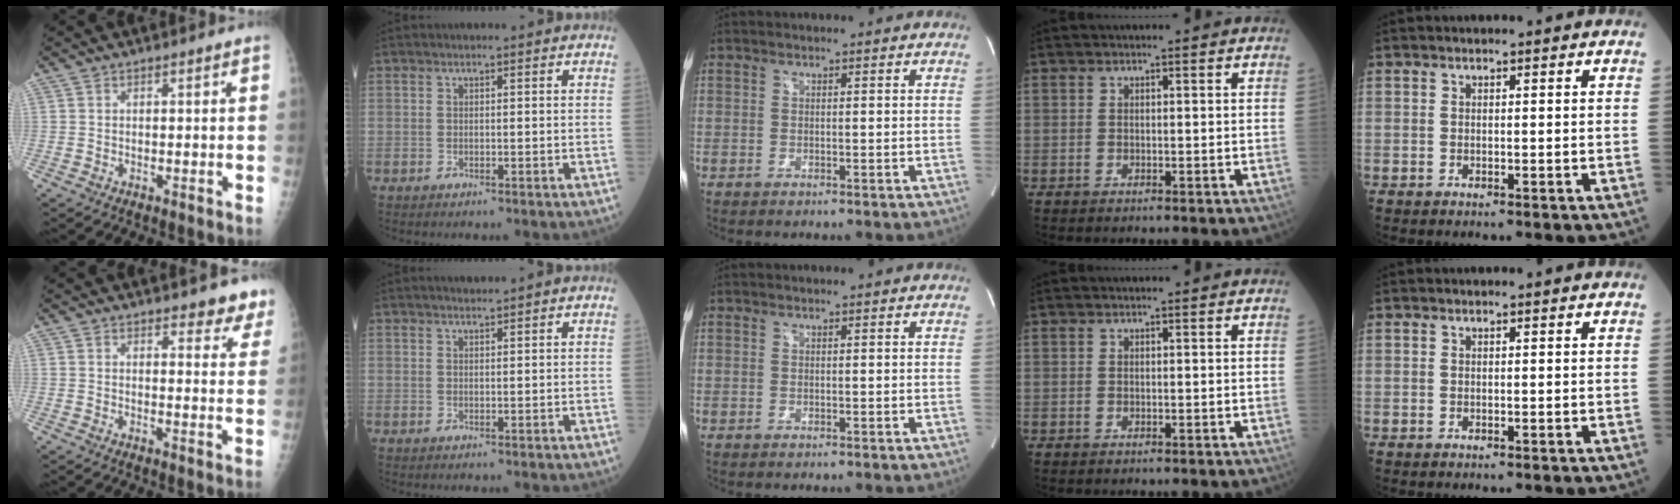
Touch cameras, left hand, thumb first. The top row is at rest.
{"thumb": {"total": 6.3, "force": [5.6, 2.3, 1.8], "torque": [0.018, -0.031, 0.049]}, "index": {"total": 0.8, "force": [0.6, 0.0, 0.4], "torque": [-0.006, 0.007, 0.014]}}